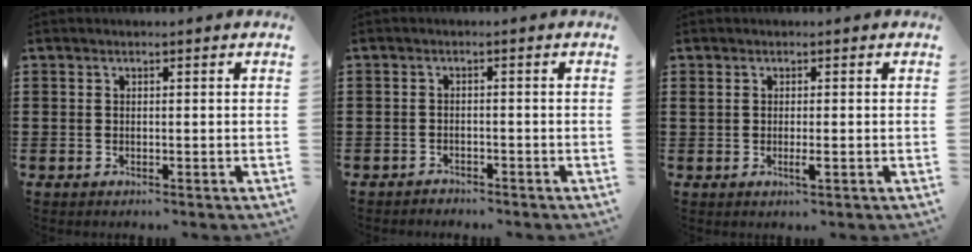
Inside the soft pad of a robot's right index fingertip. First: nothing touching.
{"total": 1.4, "force": [-1.4, 0.3, 0.0], "torque": [-0.005, 0.002, -0.031]}
{"total": 1.8, "force": [-0.4, 0.2, 1.7], "torque": [-0.038, -0.006, -0.010]}